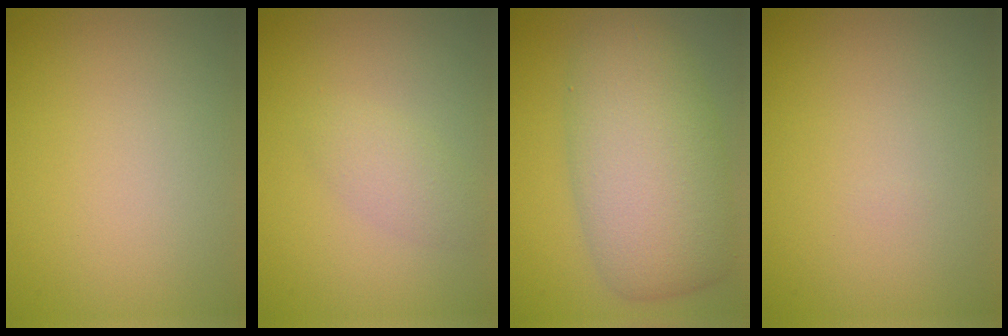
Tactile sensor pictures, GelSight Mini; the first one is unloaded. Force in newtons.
{"total": 1.8, "press": 1.8, "slide": 0.1}
{"total": 8.8, "press": 8.8, "slide": 0.4}
{"total": 0.0}